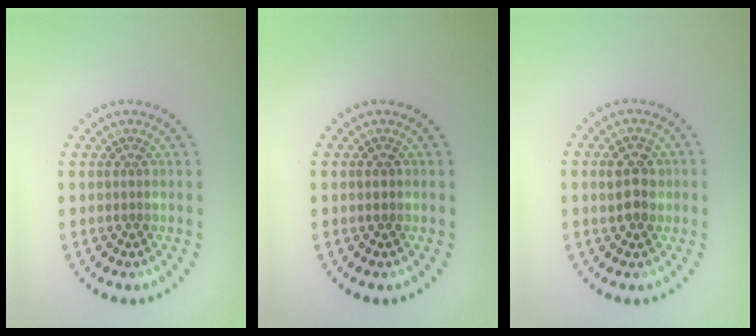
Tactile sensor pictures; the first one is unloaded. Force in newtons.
{"total": 1.0, "press": 1.0, "slide": 0.2}
{"total": 2.8, "press": 2.8, "slide": 0.3}